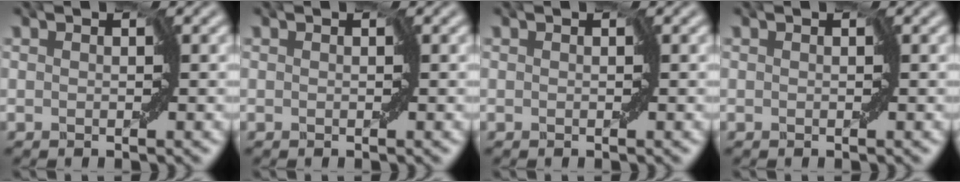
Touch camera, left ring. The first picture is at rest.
{"total": 0.0}
{"total": 0.0}
{"total": 0.0}